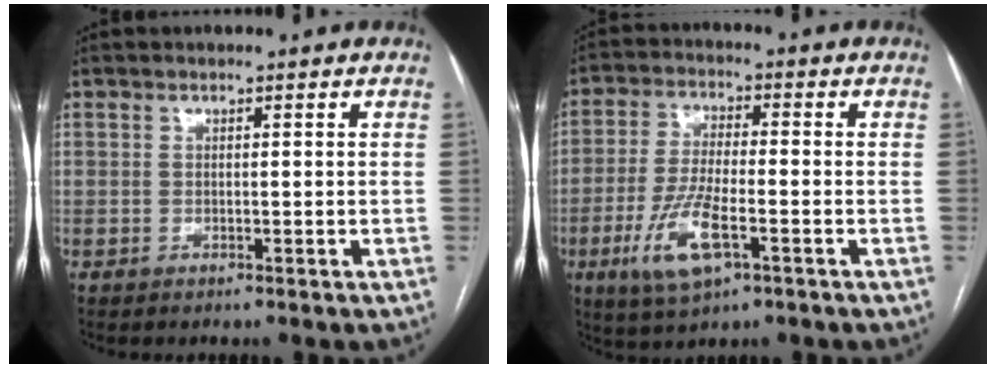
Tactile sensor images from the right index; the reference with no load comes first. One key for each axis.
{"total": 9.9, "fx": -4.0, "fy": 2.5, "fz": 8.7, "tx": -0.184, "ty": -0.012, "tz": -0.070}